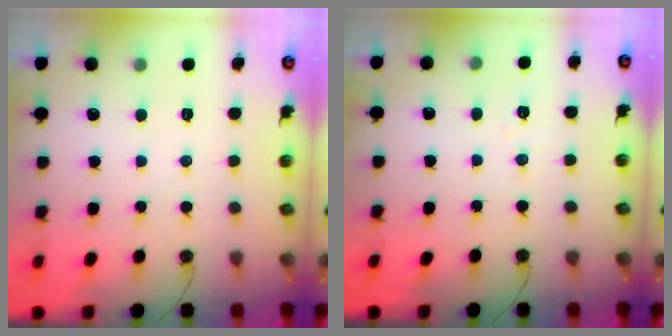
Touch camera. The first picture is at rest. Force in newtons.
{"total": 4.7, "press": 4.6, "slide": 1.2}